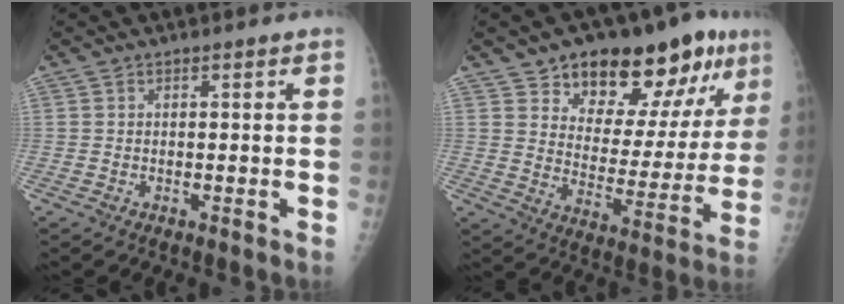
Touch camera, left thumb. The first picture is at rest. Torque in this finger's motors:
{"motor_torque": [0.37, 0.47, -0.14, -0.27, 0.10]}